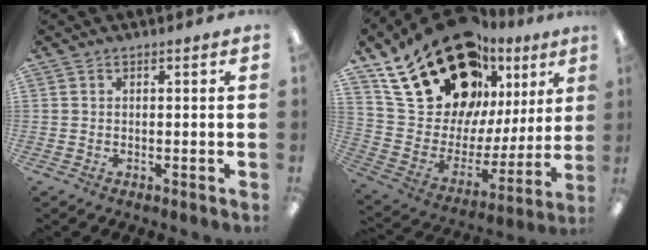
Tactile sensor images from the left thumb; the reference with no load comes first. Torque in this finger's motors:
{"motor_torque": [2.51, 2.50, 1.34, -1.43, 0.64]}